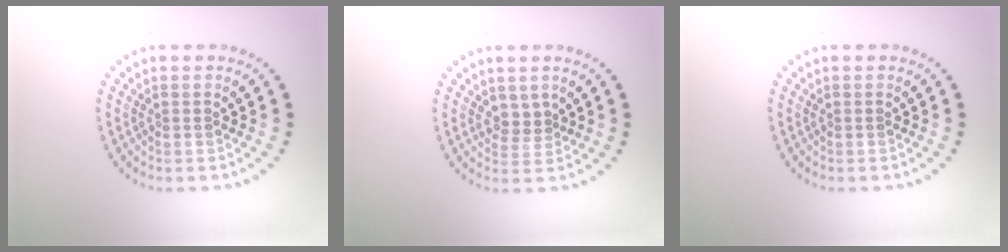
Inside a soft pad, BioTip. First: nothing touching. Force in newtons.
{"total": 1.6, "press": 1.2, "slide": 1.1}
{"total": 0.0}